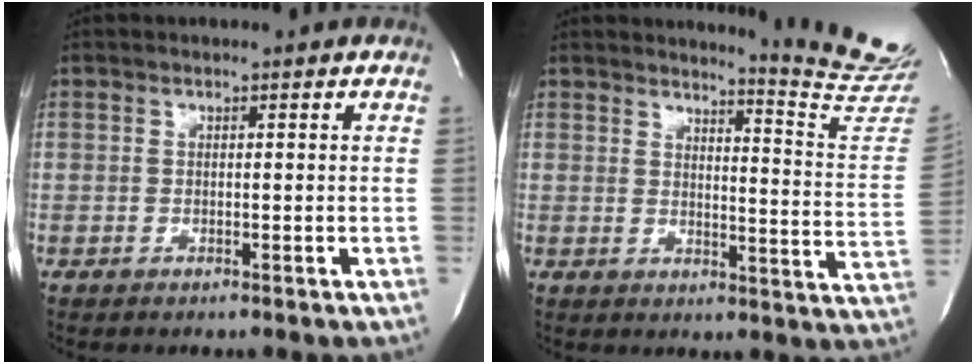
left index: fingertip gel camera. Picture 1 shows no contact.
{"total": 12.5, "force": [12.3, -2.3, 1.2], "torque": [-0.020, -0.138, 0.129]}